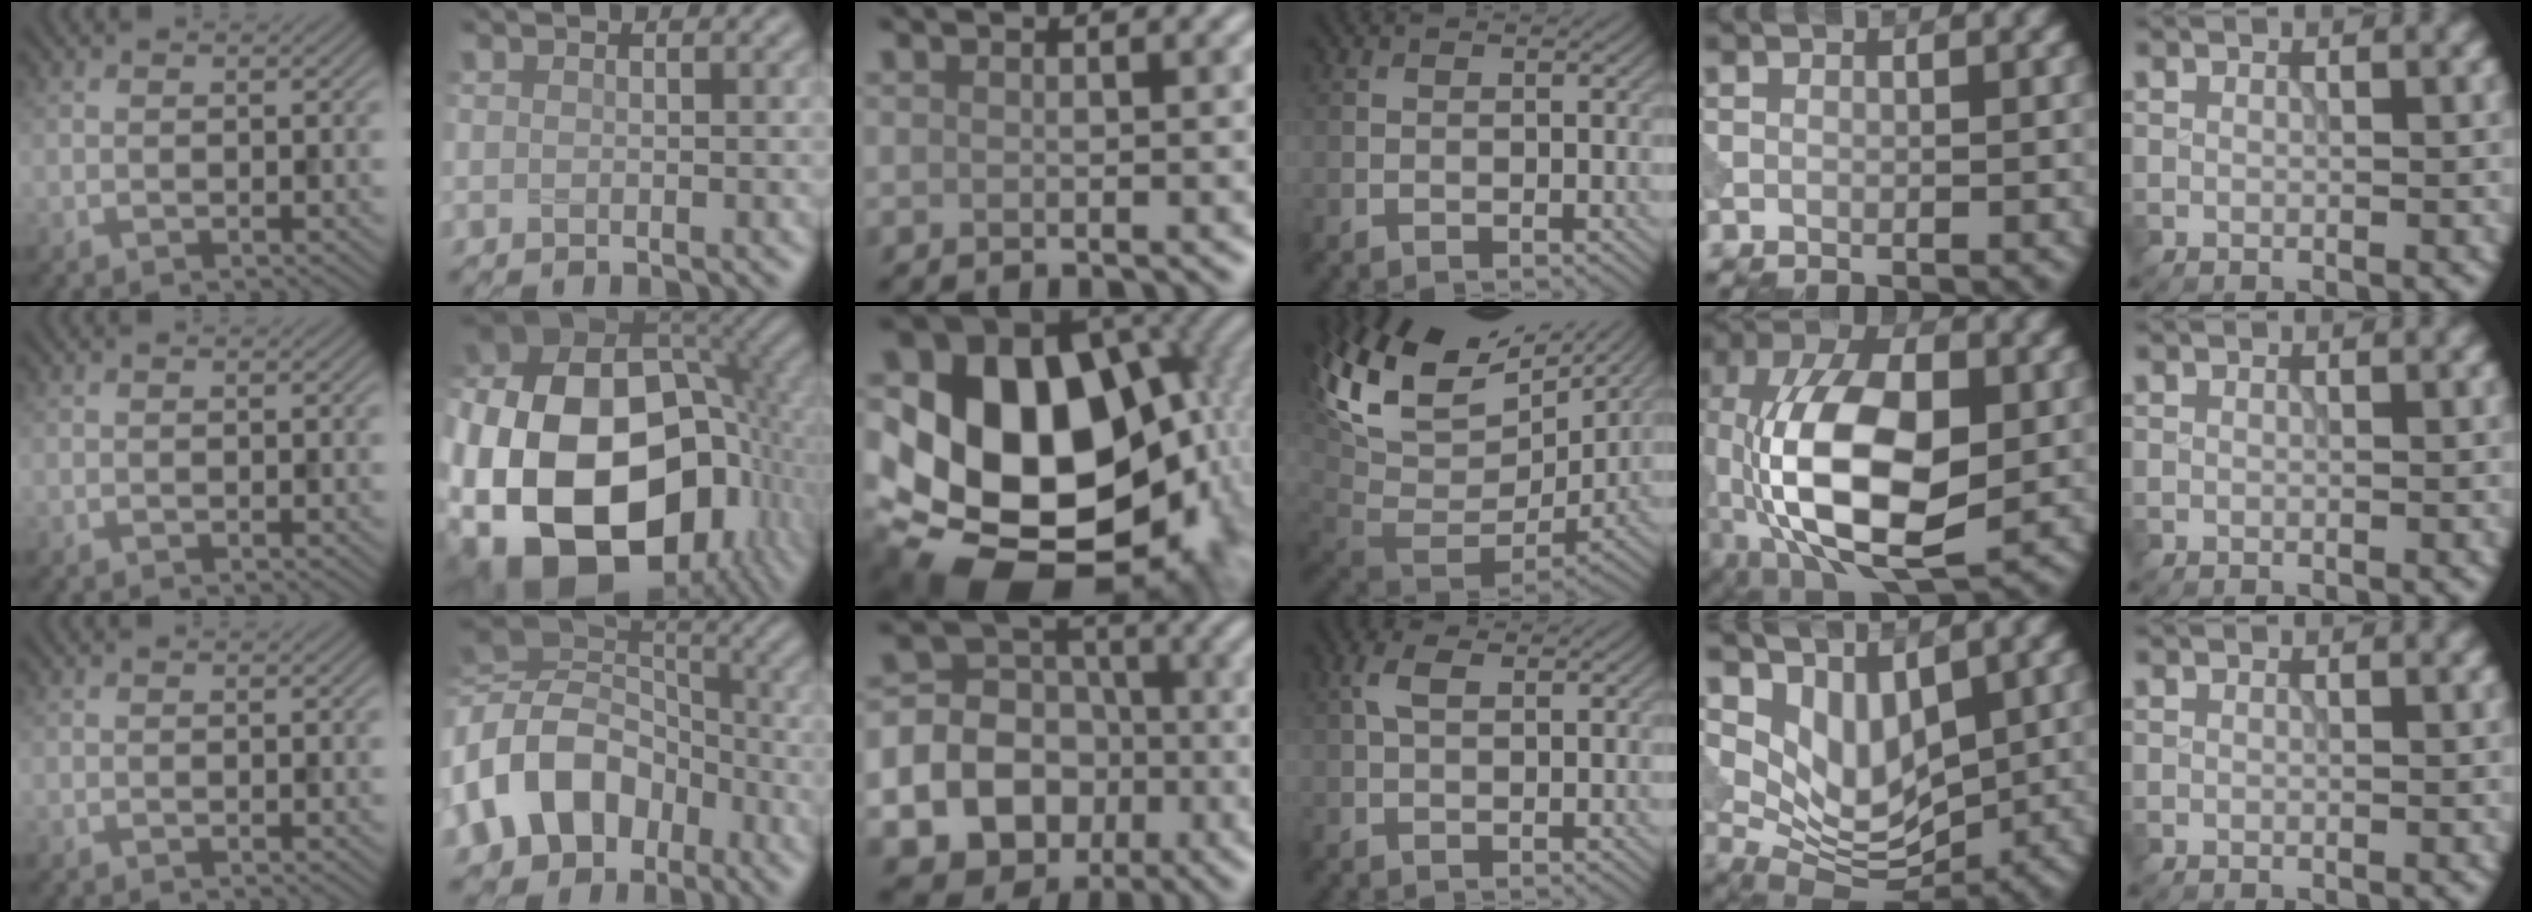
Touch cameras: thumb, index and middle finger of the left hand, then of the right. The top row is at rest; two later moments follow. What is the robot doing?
{"motion": "insert", "object": "peg toy"}